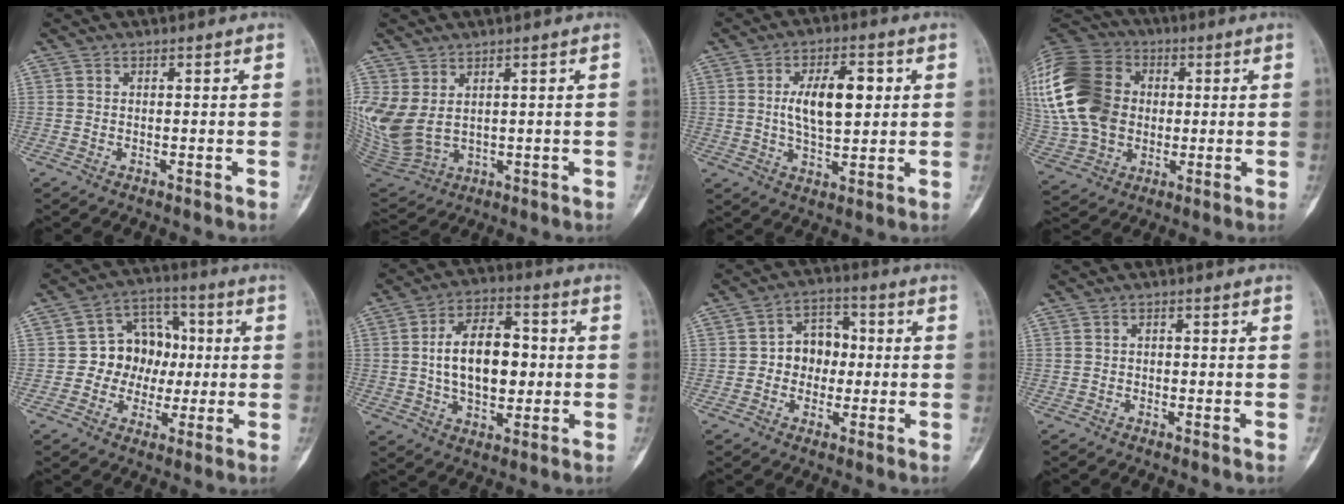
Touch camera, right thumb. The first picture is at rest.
{"total": 10.8, "force": [2.4, 6.9, 8.0], "torque": [-0.180, -0.016, 0.071]}
{"total": 11.0, "force": [1.8, 5.4, 9.4], "torque": [-0.143, -0.003, 0.032]}
{"total": 28.3, "force": [3.3, 21.9, 17.6], "torque": [-0.410, 0.043, 0.073]}
{"total": 10.9, "force": [0.0, 9.3, 5.7], "torque": [-0.035, 0.024, -0.005]}
{"total": 14.5, "force": [0.6, 8.6, 11.7], "torque": [-0.168, 0.016, 0.009]}
{"total": 8.1, "force": [-0.1, 6.5, 4.8], "torque": [-0.033, 0.023, -0.011]}
{"total": 0.6, "force": [-0.2, 0.5, 0.2], "torque": [0.004, 0.002, -0.005]}